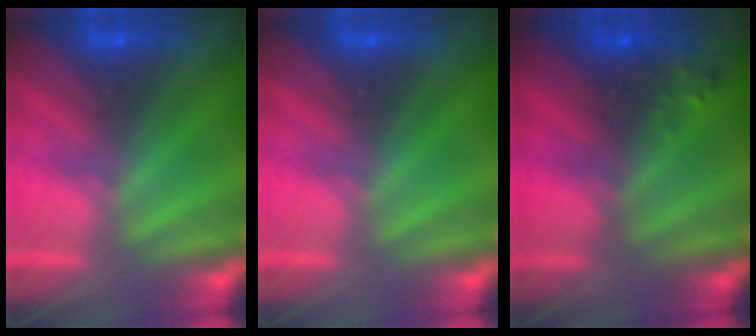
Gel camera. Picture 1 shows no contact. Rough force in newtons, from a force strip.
{"total": 0.0}
{"total": 5.6}